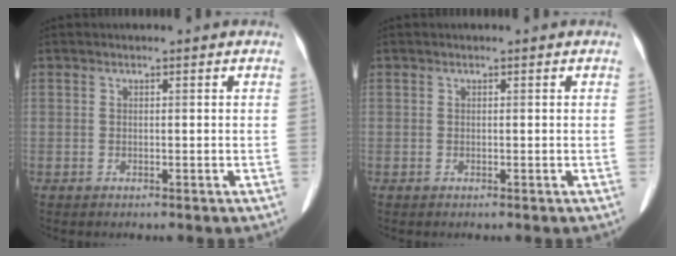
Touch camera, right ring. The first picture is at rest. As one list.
[{"total": 0.0}]